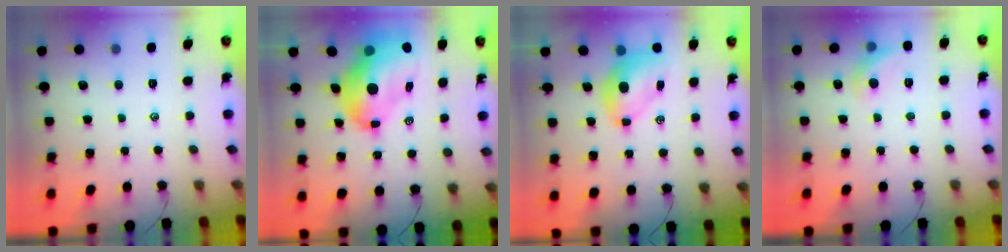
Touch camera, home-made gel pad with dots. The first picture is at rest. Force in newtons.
{"total": 15.2, "press": 14.6, "slide": 4.3}
{"total": 7.3, "press": 7.2, "slide": 1.2}
{"total": 7.6, "press": 7.5, "slide": 1.1}